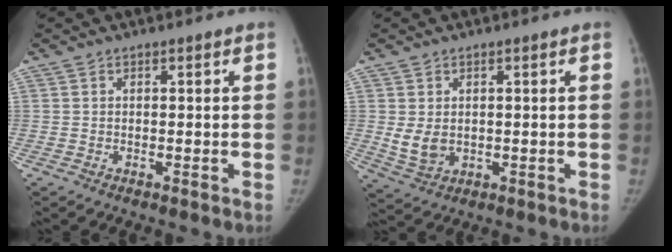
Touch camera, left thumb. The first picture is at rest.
{"total": 4.7, "force": [0.2, 3.6, 3.1], "torque": [-0.044, -0.010, 0.018]}